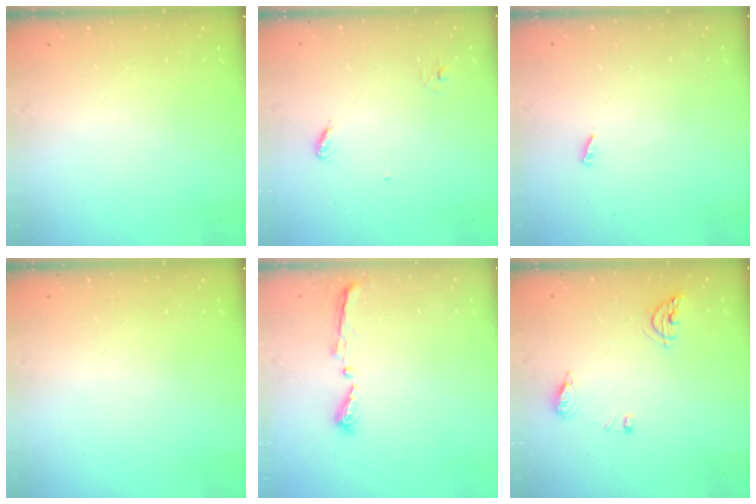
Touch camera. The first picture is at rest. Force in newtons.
{"total": 3.4, "press": 3.4, "slide": 0.3}
{"total": 1.9, "press": 1.9, "slide": 0.3}
{"total": 0.0}
{"total": 5.5, "press": 5.5, "slide": 0.5}
{"total": 8.0, "press": 8.0, "slide": 0.9}